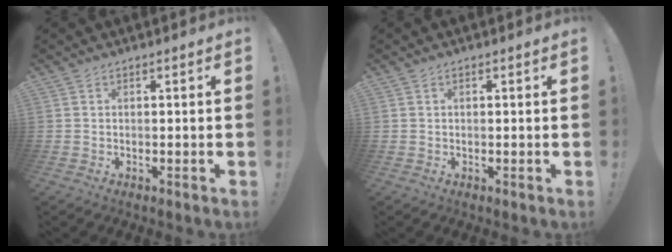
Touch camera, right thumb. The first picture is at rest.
{"total": 0.0}